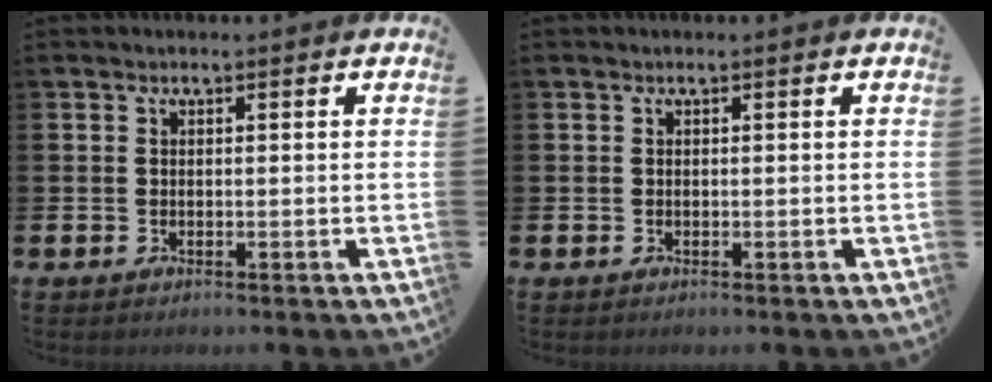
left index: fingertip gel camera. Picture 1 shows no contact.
{"total": 0.0}